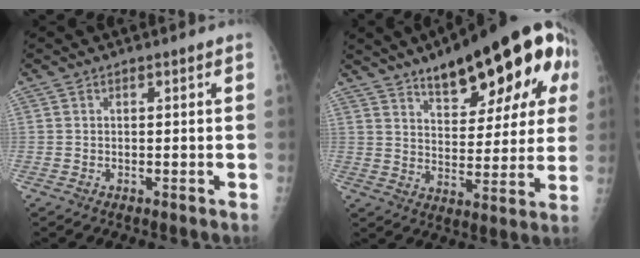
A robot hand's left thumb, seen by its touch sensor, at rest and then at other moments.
{"total": 23.3, "force": [11.4, 8.6, 18.5], "torque": [-0.228, -0.018, 0.162]}